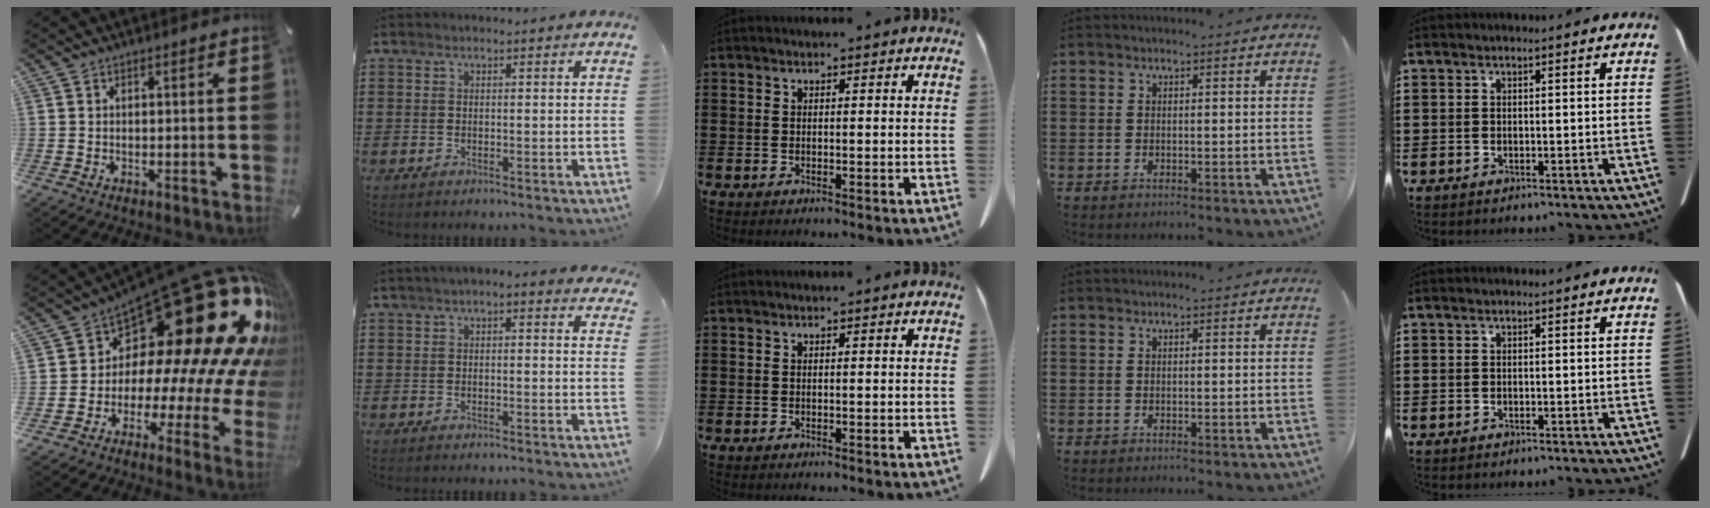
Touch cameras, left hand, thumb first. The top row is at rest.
{"thumb": {"total": 30.1, "force": [14.6, 14.4, 22.0], "torque": [-0.291, -0.167, 0.286]}, "index": {"total": 1.8, "force": [1.0, 0.5, 1.4], "torque": [-0.028, 0.006, 0.017]}}